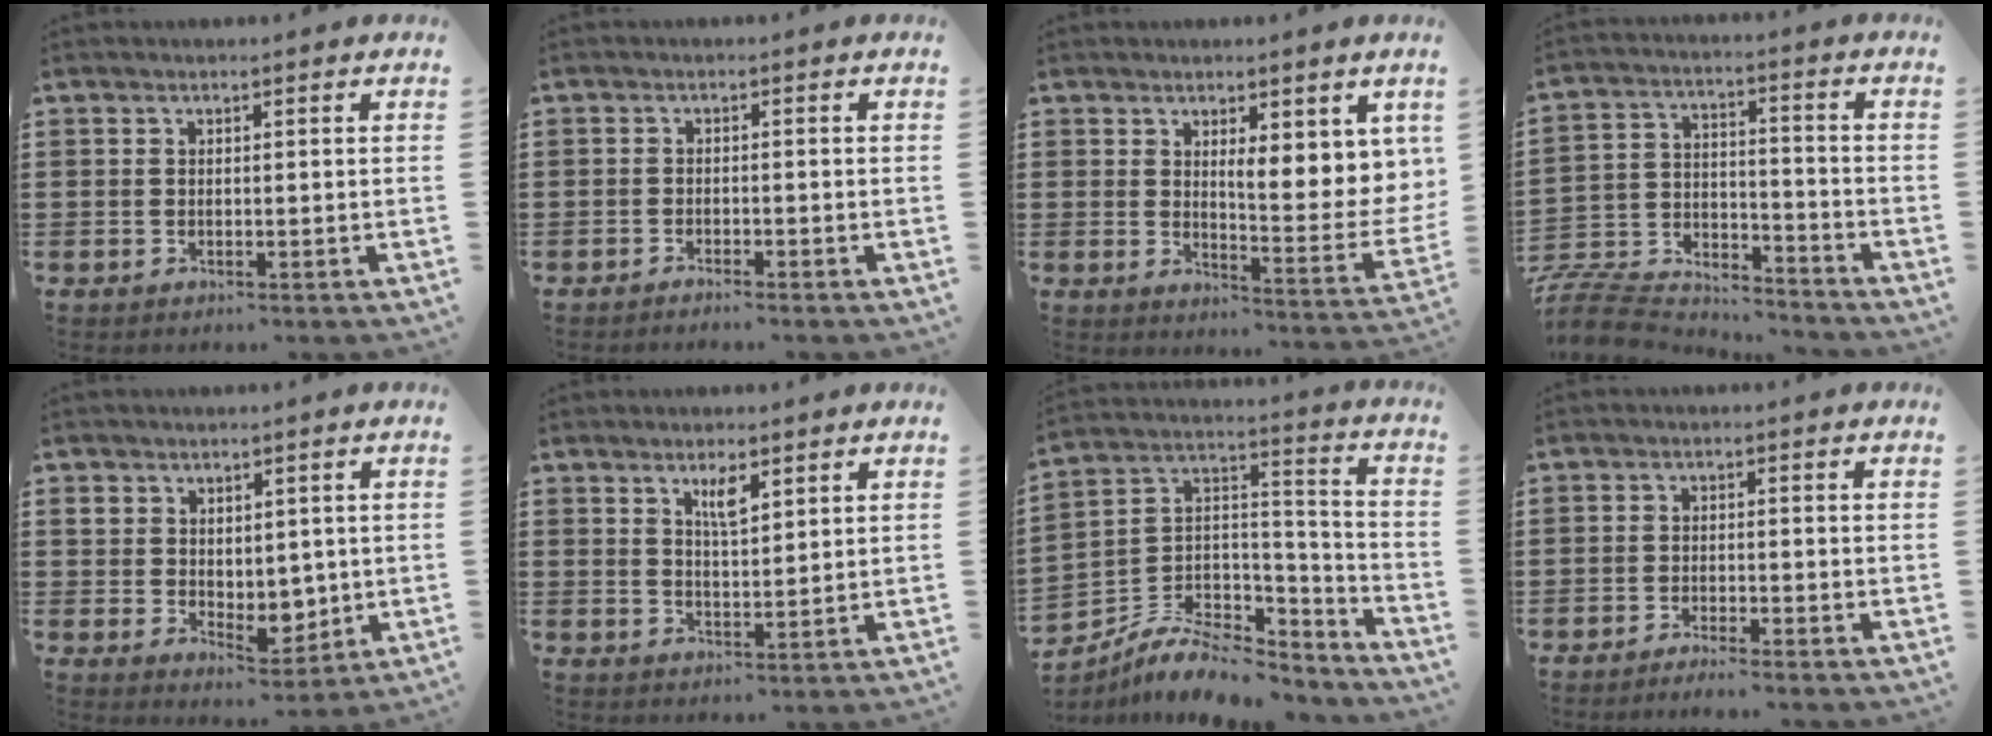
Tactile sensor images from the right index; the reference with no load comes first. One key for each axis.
{"total": 1.2, "fx": -1.1, "fy": -0.1, "fz": 0.2, "tx": -0.005, "ty": 0.001, "tz": -0.023}
{"total": 6.1, "fx": 3.7, "fy": 2.1, "fz": 4.3, "tx": -0.063, "ty": -0.033, "tz": 0.060}
{"total": 7.4, "fx": -7.0, "fy": 2.0, "fz": 1.1, "tx": -0.038, "ty": 0.004, "tz": -0.143}
{"total": 4.8, "fx": 1.9, "fy": 3.9, "fz": 2.0, "tx": -0.045, "ty": 0.005, "tz": 0.036}
{"total": 3.6, "fx": 2.2, "fy": 1.0, "fz": 2.7, "tx": -0.050, "ty": 0.001, "tz": 0.035}
{"total": 7.9, "fx": -5.8, "fy": 3.9, "fz": 3.7, "tx": -0.075, "ty": 0.009, "tz": -0.110}
{"total": 1.9, "fx": -1.8, "fy": -0.2, "fz": 0.4, "tx": -0.008, "ty": 0.003, "tz": -0.036}